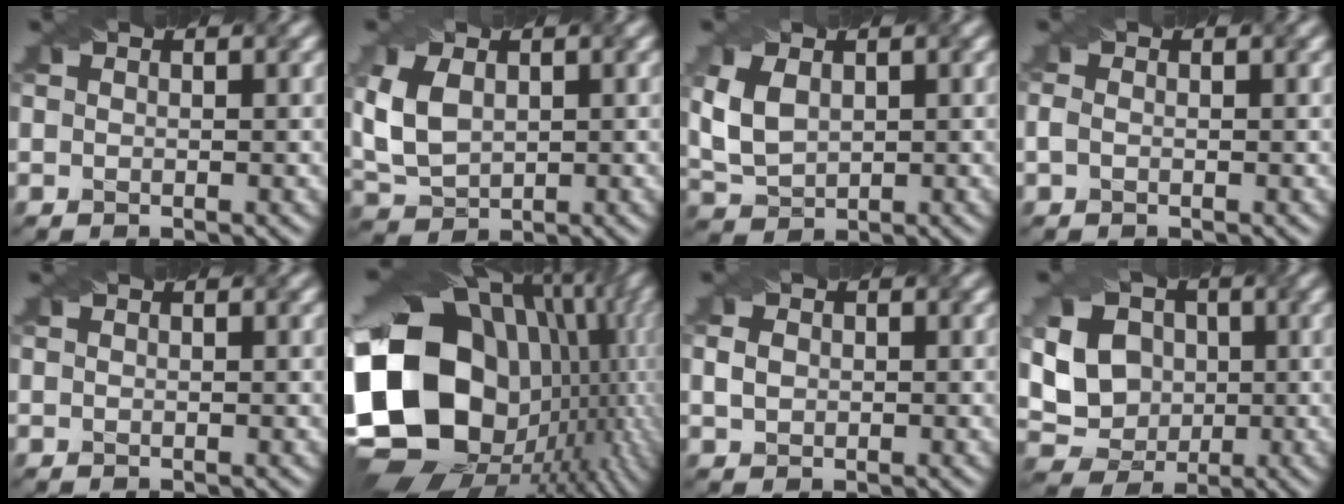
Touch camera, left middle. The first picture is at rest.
{"total": 4.8, "force": [0.6, 3.3, 3.5], "torque": [-0.091, 0.006, 0.015]}
{"total": 3.9, "force": [0.5, 2.7, 2.8], "torque": [-0.075, 0.003, 0.015]}
{"total": 1.0, "force": [-0.3, 0.6, 0.8], "torque": [-0.019, 0.005, -0.008]}
{"total": 0.0}
{"total": 21.4, "force": [-1.1, 16.5, 13.6], "torque": [-0.308, -0.022, 0.018]}
{"total": 1.6, "force": [-0.1, 1.3, 1.0], "torque": [-0.022, 0.004, -0.004]}
{"total": 10.2, "force": [1.8, 8.6, 5.1], "torque": [-0.088, 0.024, 0.019]}